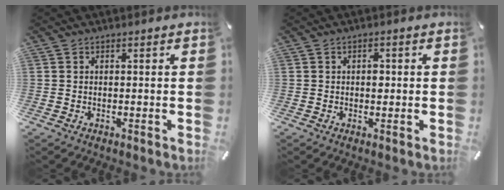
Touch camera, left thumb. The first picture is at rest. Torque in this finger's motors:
{"motor_torque": [0.27, 0.37, 0.24, -0.10, 0.00]}